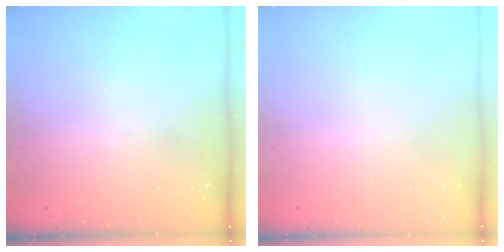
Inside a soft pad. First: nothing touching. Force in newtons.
{"total": 0.0}